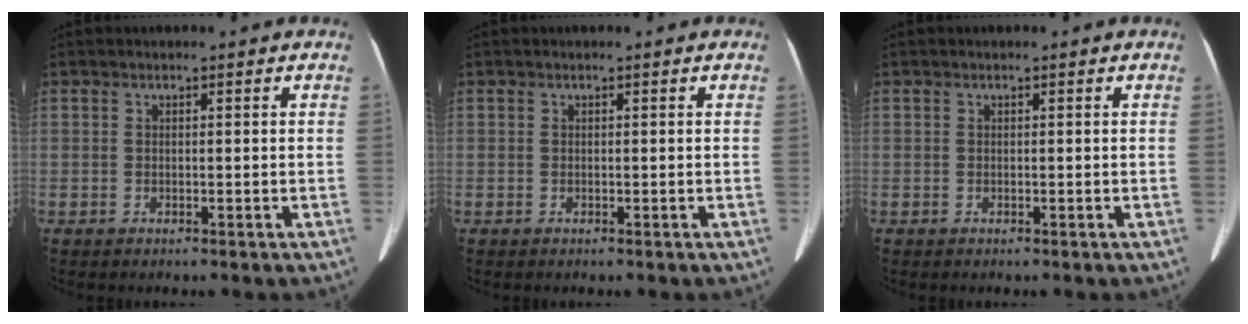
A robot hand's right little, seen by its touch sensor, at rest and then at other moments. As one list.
[{"total": 0.0}, {"total": 0.0}]